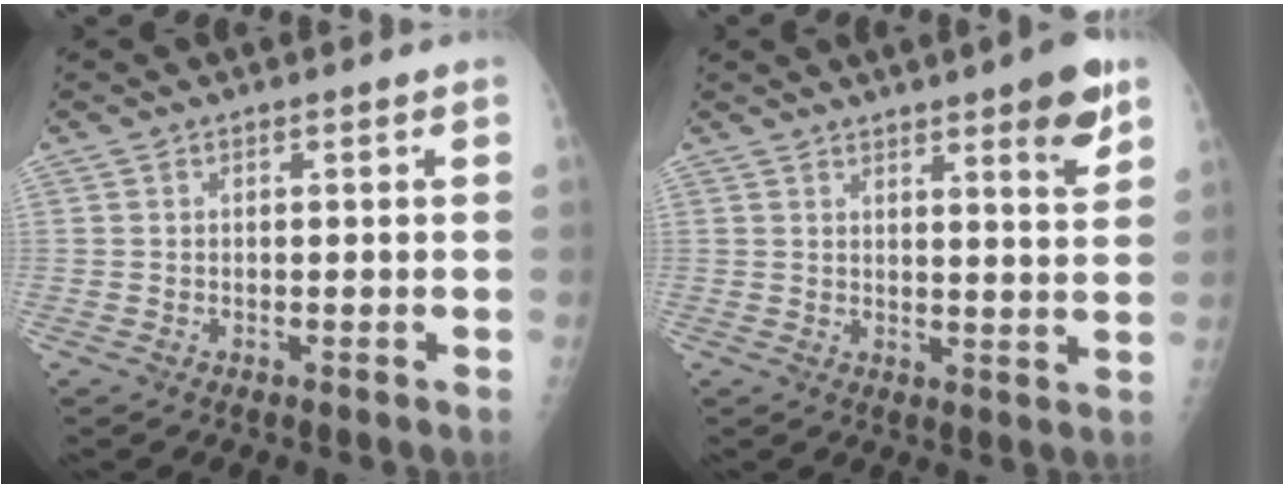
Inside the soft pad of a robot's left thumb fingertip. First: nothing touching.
{"total": 7.9, "force": [4.8, 1.5, 6.1], "torque": [-0.070, -0.028, 0.063]}